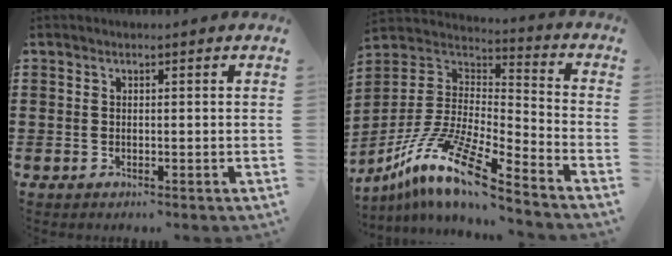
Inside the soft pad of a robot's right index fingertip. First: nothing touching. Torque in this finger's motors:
{"motor_torque": [1.10, 1.04, 0.51, 0.14]}